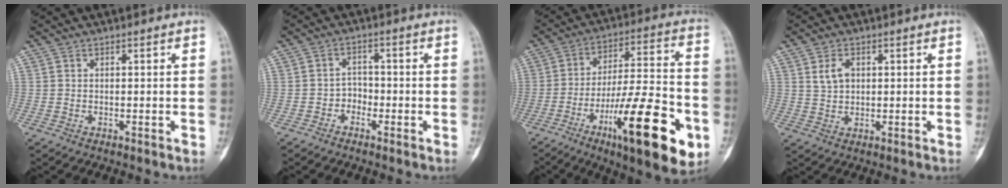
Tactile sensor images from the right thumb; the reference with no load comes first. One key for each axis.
{"total": 2.6, "fx": -1.5, "fy": 2.0, "fz": 0.7, "tx": 0.011, "ty": 0.017, "tz": -0.035}
{"total": 24.4, "fx": -9.8, "fy": 6.4, "fz": 21.5, "tx": -0.315, "ty": 0.039, "tz": -0.147}
{"total": 3.7, "fx": 1.2, "fy": 2.5, "fz": 2.4, "tx": -0.036, "ty": -0.002, "tz": 0.026}